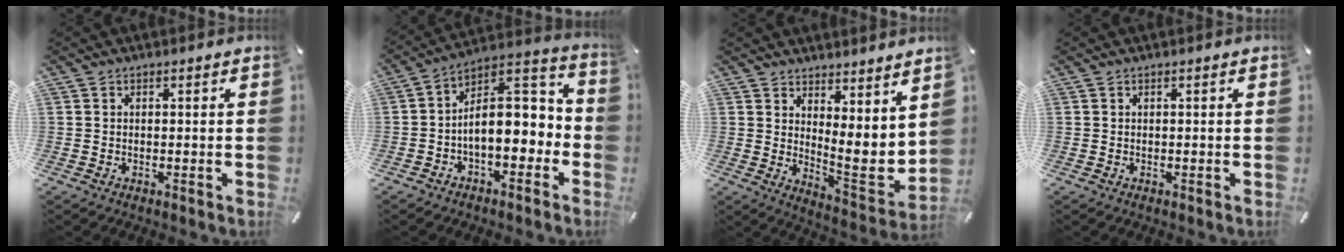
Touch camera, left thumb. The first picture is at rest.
{"total": 12.2, "force": [-1.3, 7.7, 9.3], "torque": [-0.133, -0.010, -0.023]}
{"total": 6.7, "force": [3.3, 3.2, 4.9], "torque": [-0.051, -0.067, 0.066]}
{"total": 0.0}